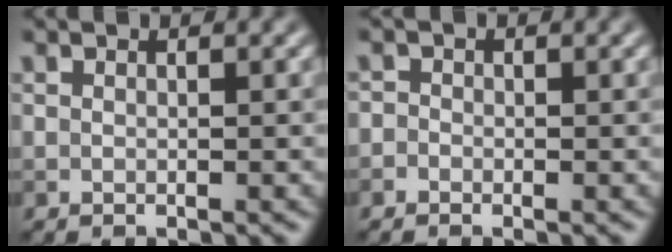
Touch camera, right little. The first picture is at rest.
{"total": 1.0, "force": [-0.5, 0.8, 0.2], "torque": [0.003, -0.003, -0.018]}